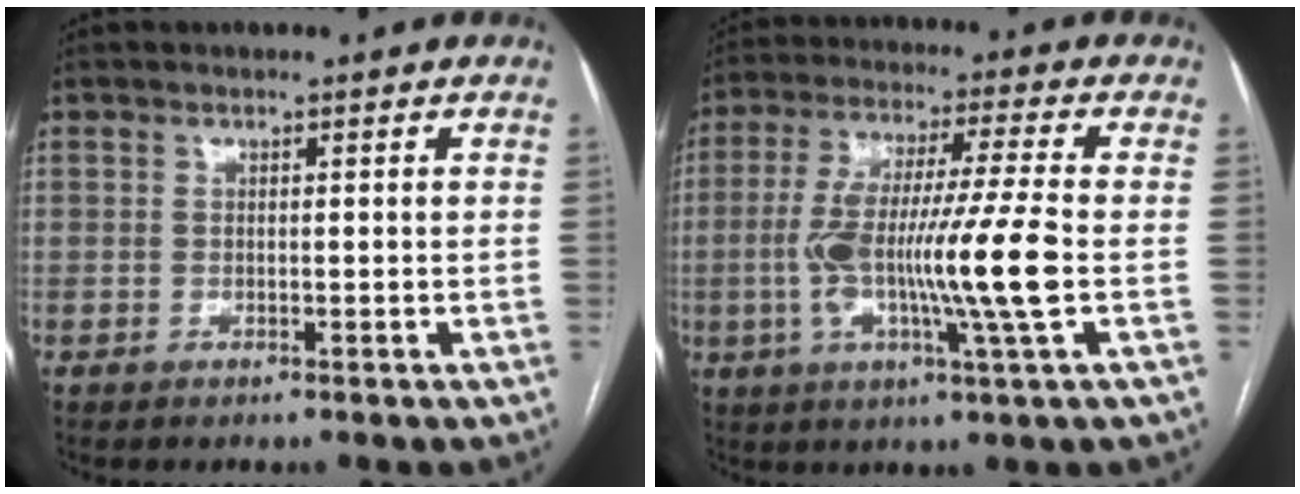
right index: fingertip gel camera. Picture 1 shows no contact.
{"total": 14.8, "force": [-2.3, -0.2, 14.6], "torque": [-0.280, -0.004, -0.048]}